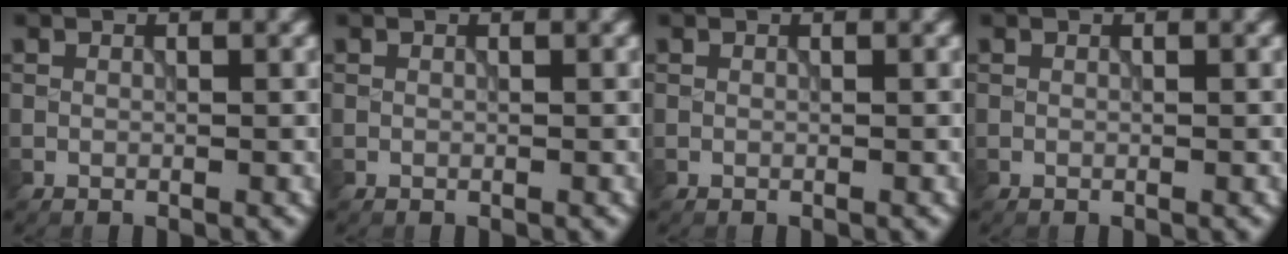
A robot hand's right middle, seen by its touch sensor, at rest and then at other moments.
{"total": 0.0}
{"total": 0.0}
{"total": 0.0}